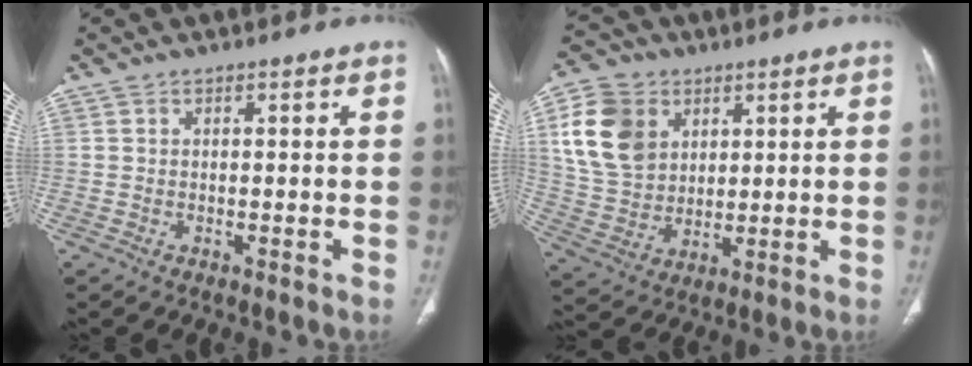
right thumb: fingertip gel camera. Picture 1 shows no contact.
{"total": 14.0, "force": [5.0, 10.1, 8.3], "torque": [-0.148, -0.012, 0.106]}